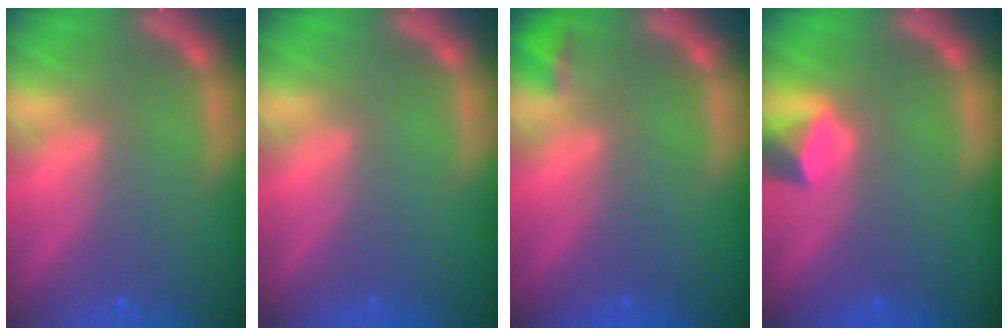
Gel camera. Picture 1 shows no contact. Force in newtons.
{"total": 0.0}
{"total": 1.4}
{"total": 2.4}